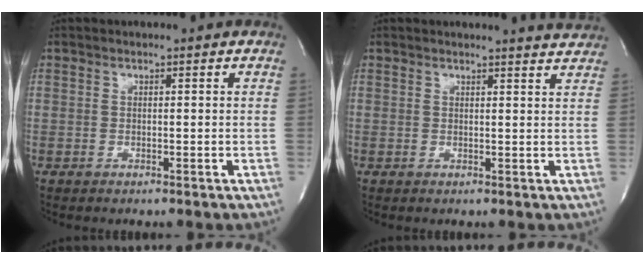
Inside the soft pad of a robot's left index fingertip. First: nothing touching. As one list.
[{"total": 4.1, "force": [4.0, -0.4, 0.5], "torque": [-0.013, -0.013, 0.032]}]